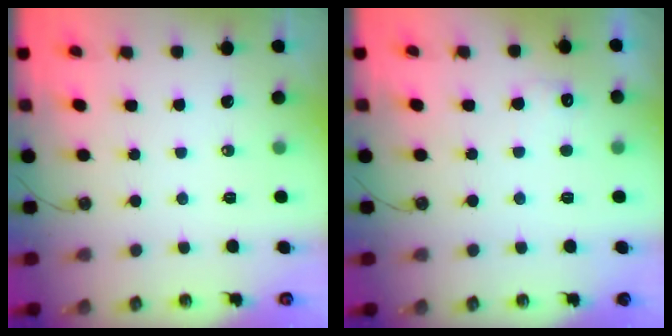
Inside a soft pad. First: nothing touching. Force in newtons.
{"total": 3.9, "press": 3.8, "slide": 1.1}